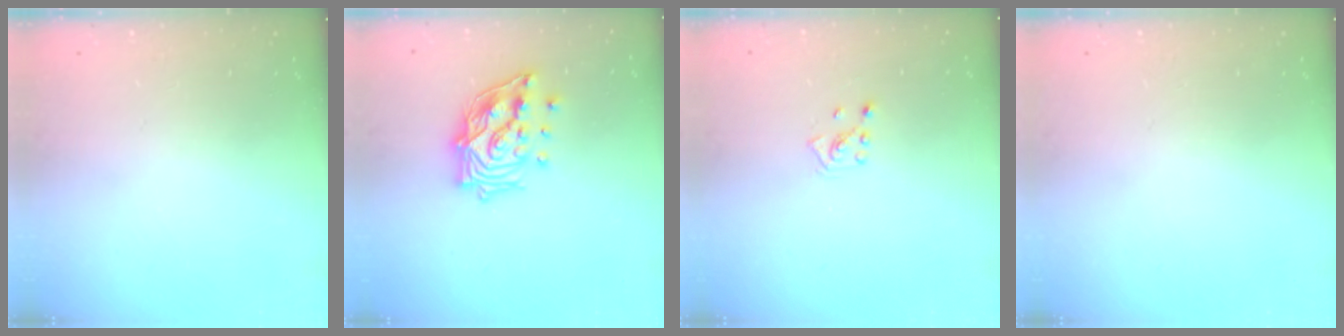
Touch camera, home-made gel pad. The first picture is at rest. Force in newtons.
{"total": 17.3, "press": 17.1, "slide": 2.3}
{"total": 2.8, "press": 2.8, "slide": 0.2}
{"total": 0.0}